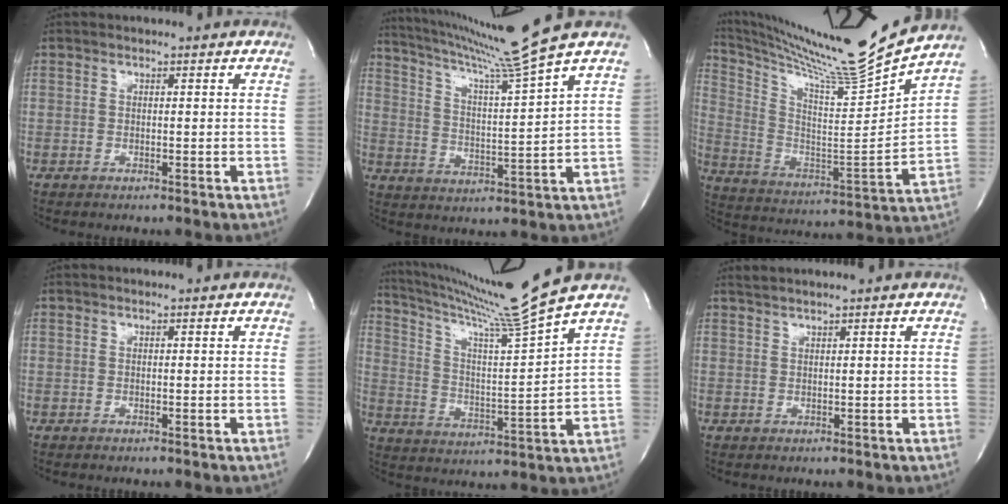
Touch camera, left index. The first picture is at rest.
{"total": 12.8, "force": [10.9, -4.4, 5.1], "torque": [-0.093, -0.044, 0.186]}
{"total": 20.7, "force": [18.6, -3.2, 8.5], "torque": [-0.166, -0.082, 0.302]}
{"total": 0.0}
{"total": 14.8, "force": [12.7, -4.4, 6.2], "torque": [-0.112, -0.047, 0.215]}
{"total": 3.2, "force": [2.8, -0.6, 1.4], "torque": [-0.018, 0.017, 0.050]}